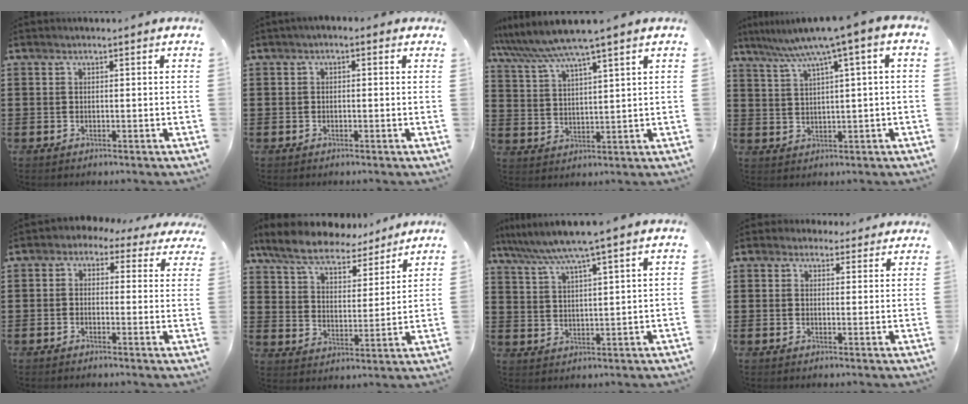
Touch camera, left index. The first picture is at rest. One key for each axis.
{"total": 0.9, "fx": -0.4, "fy": 0.6, "fz": 0.5, "tx": -0.010, "ty": 0.002, "tz": -0.010}
{"total": 5.8, "fx": 4.9, "fy": -0.4, "fz": 3.0, "tx": -0.075, "ty": -0.024, "tz": 0.083}
{"total": 5.3, "fx": 2.5, "fy": -0.1, "fz": 4.6, "tx": -0.098, "ty": -0.016, "tz": 0.035}
{"total": 1.9, "fx": 0.2, "fy": 1.7, "fz": 0.7, "tx": -0.023, "ty": -0.001, "tz": -0.003}
{"total": 8.5, "fx": 7.7, "fy": 1.9, "fz": 3.1, "tx": -0.095, "ty": -0.037, "tz": 0.141}
{"total": 5.8, "fx": 4.8, "fy": -0.8, "fz": 3.1, "tx": -0.076, "ty": -0.025, "tz": 0.079}
{"total": 2.8, "fx": 2.3, "fy": 1.5, "fz": 0.5, "tx": -0.010, "ty": 0.000, "tz": 0.041}